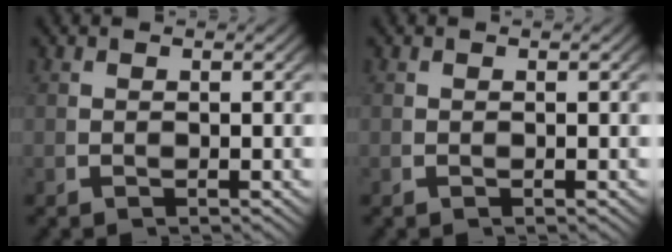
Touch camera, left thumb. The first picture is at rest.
{"total": 0.0}